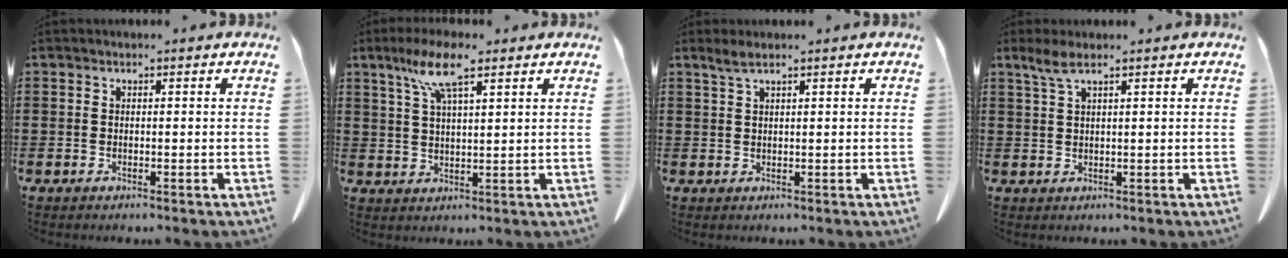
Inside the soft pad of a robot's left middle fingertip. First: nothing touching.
{"total": 7.3, "force": [4.5, 1.2, 5.6], "torque": [-0.120, 0.005, 0.078]}
{"total": 1.7, "force": [1.3, 0.0, 1.1], "torque": [-0.024, 0.000, 0.024]}
{"total": 2.3, "force": [1.6, 0.1, 1.7], "torque": [-0.038, 0.000, 0.028]}